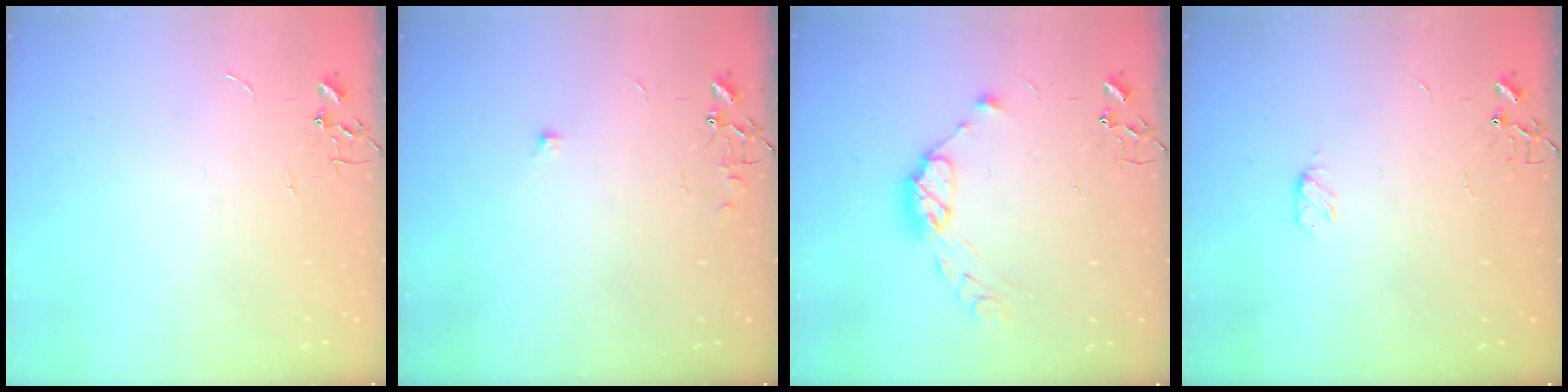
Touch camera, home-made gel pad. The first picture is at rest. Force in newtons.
{"total": 6.5, "press": 6.5, "slide": 0.6}
{"total": 10.4, "press": 10.4, "slide": 0.9}
{"total": 3.9, "press": 3.8, "slide": 0.6}